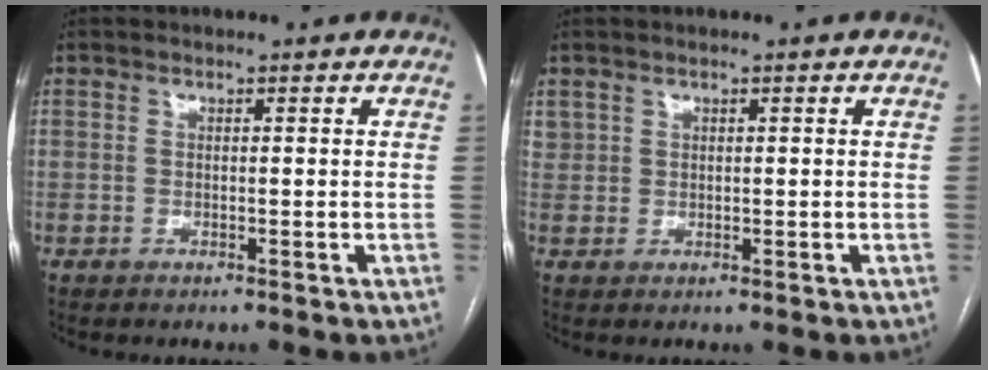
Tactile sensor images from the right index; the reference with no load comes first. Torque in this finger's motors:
{"motor_torque": [-0.14, 0.08, -0.06, -0.01]}